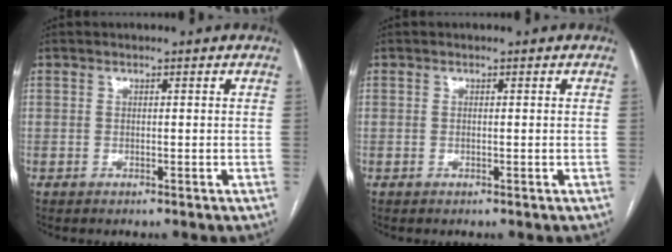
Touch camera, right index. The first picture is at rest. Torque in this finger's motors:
{"motor_torque": [-0.77, 0.09, 0.02, 0.00]}